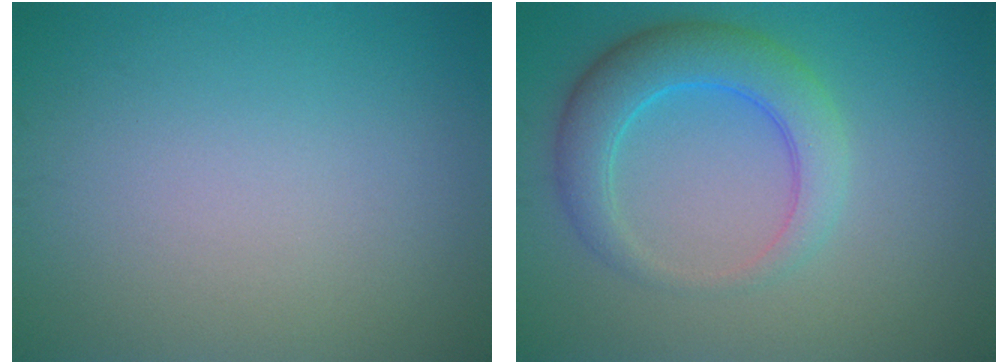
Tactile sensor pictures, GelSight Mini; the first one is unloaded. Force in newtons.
{"total": 5.0, "press": 5.0, "slide": 0.3}